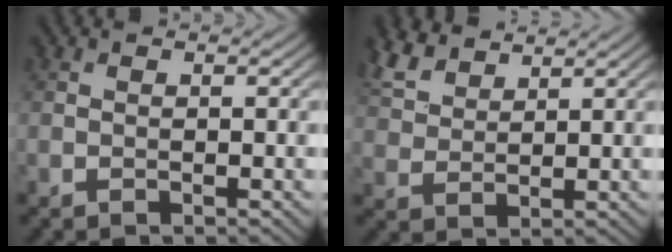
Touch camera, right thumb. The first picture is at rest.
{"total": 5.5, "force": [4.4, 2.1, 2.6], "torque": [-0.073, 0.013, 0.098]}